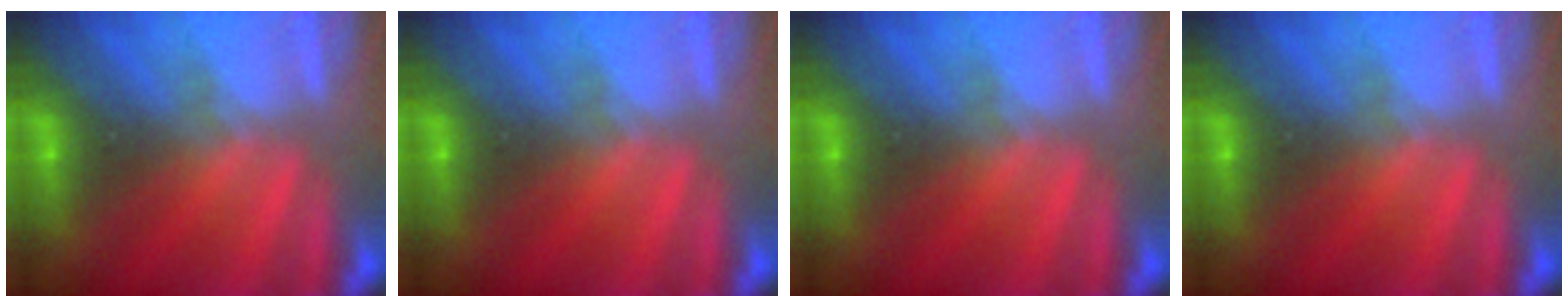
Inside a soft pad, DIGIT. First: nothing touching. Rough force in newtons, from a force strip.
{"total": 0.0}
{"total": 0.0}
{"total": 0.0}